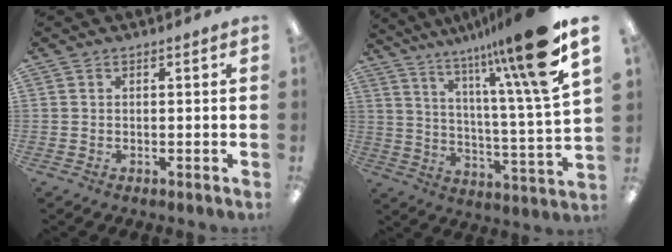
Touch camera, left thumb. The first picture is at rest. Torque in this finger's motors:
{"motor_torque": [2.70, 2.30, 2.03, -0.74, 0.51]}